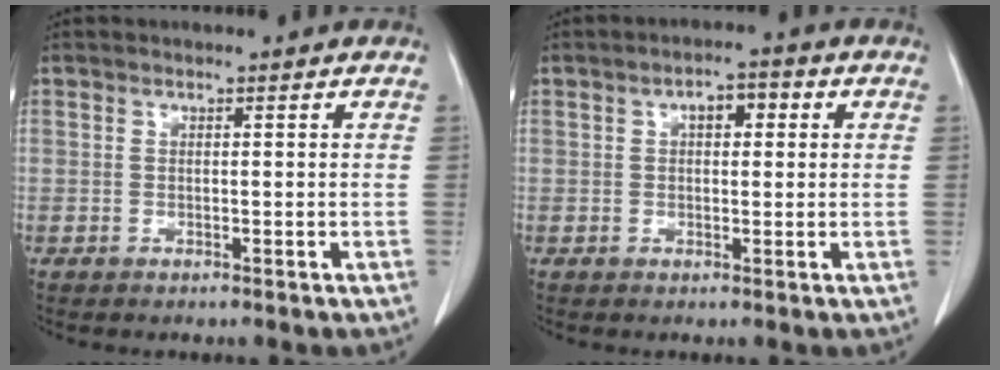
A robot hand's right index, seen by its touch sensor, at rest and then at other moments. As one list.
[{"total": 3.9, "force": [1.1, 1.8, 3.4], "torque": [-0.051, 0.017, 0.013]}]